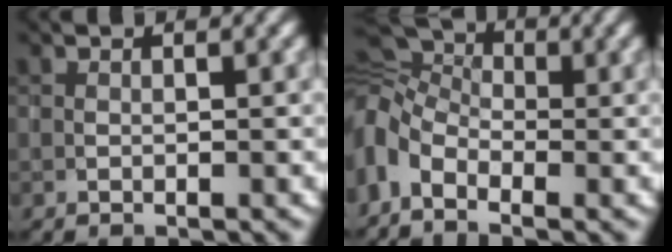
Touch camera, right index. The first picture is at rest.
{"total": 6.4, "force": [-1.4, 4.3, 4.5], "torque": [-0.105, 0.002, -0.043]}